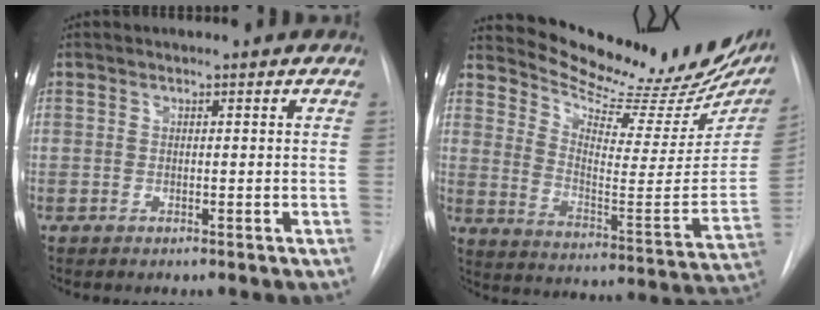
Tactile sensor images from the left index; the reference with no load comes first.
{"total": 24.6, "force": [21.8, 5.9, 9.9], "torque": [-0.148, -0.075, 0.286]}